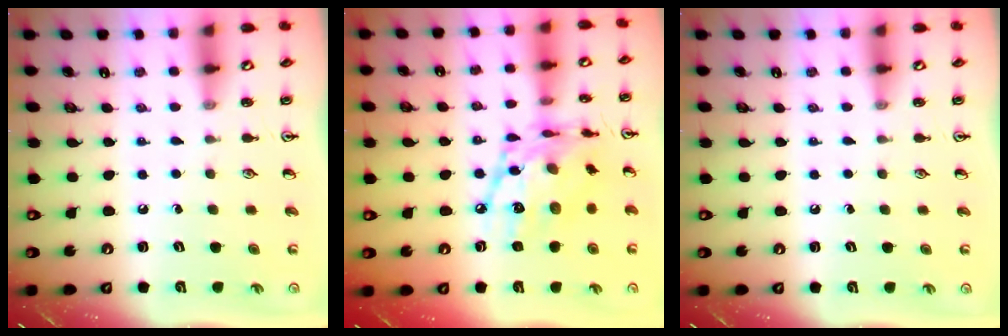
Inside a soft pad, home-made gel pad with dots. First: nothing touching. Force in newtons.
{"total": 15.4, "press": 15.3, "slide": 1.2}
{"total": 0.0}